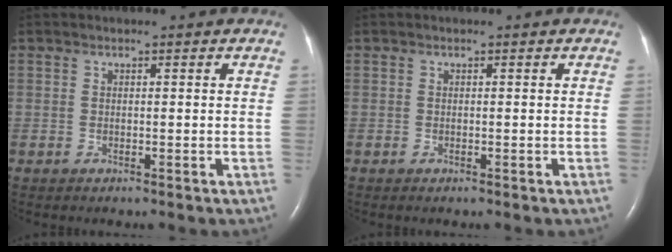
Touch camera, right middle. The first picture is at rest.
{"total": 0.0}